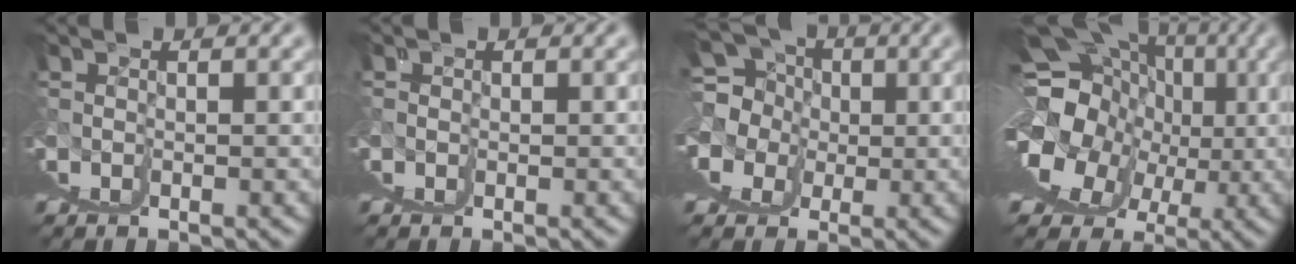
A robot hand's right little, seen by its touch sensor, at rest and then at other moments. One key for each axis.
{"total": 0.0}
{"total": 9.3, "fx": 3.2, "fy": 6.4, "fz": 5.9, "tx": -0.080, "ty": 0.006, "tz": 0.043}
{"total": 17.0, "fx": 4.4, "fy": 11.5, "fz": 11.6, "tx": -0.138, "ty": -0.014, "tz": 0.075}